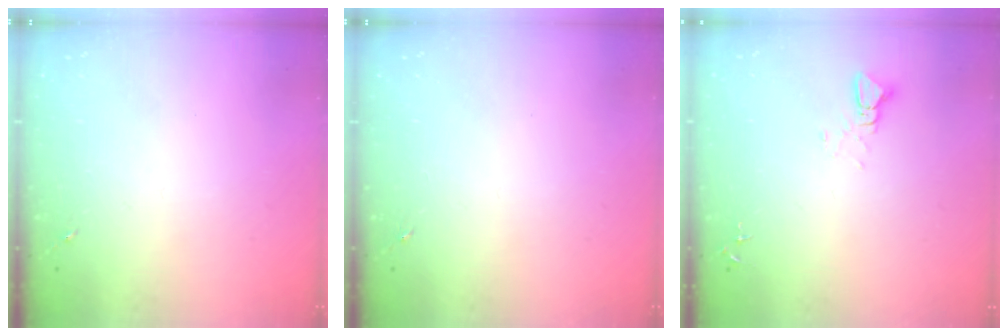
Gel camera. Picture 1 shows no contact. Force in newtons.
{"total": 0.0}
{"total": 2.4, "press": 2.4, "slide": 0.1}